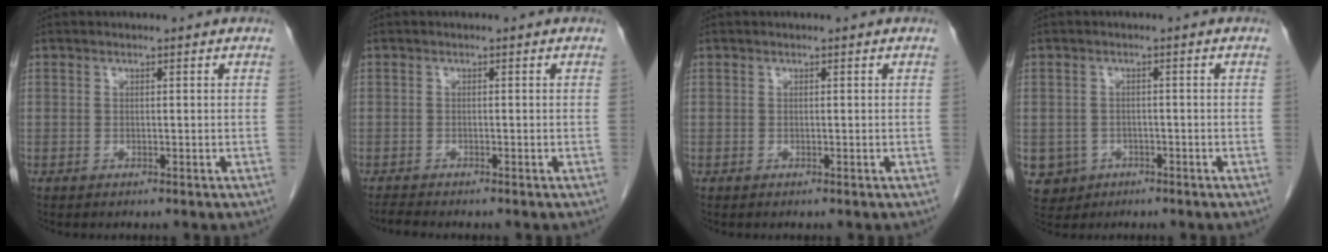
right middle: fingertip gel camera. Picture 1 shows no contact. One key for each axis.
{"total": 1.4, "fx": -1.4, "fy": -0.2, "fz": 0.3, "tx": -0.012, "ty": -0.007, "tz": -0.026}
{"total": 0.0}
{"total": 4.3, "fx": -1.9, "fy": 3.9, "fz": 0.3, "tx": -0.008, "ty": 0.008, "tz": -0.026}